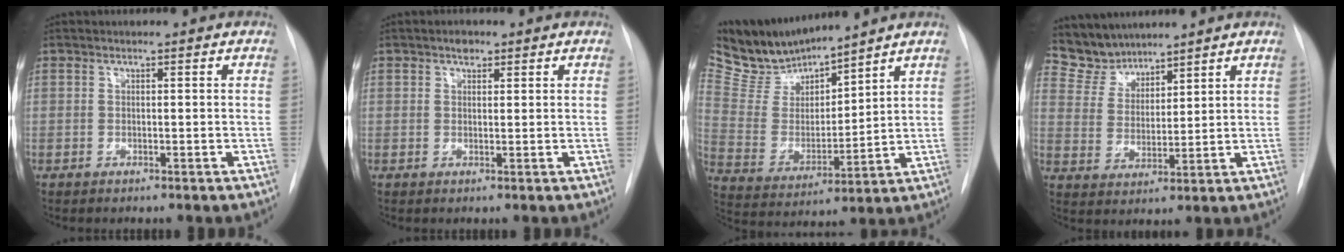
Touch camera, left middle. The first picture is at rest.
{"total": 1.6, "force": [1.0, 0.9, 0.7], "torque": [-0.012, 0.002, 0.014]}
{"total": 11.0, "force": [10.7, 1.4, 2.1], "torque": [-0.058, -0.001, 0.226]}
{"total": 6.5, "force": [6.2, 2.0, 0.1], "torque": [-0.008, 0.006, 0.134]}